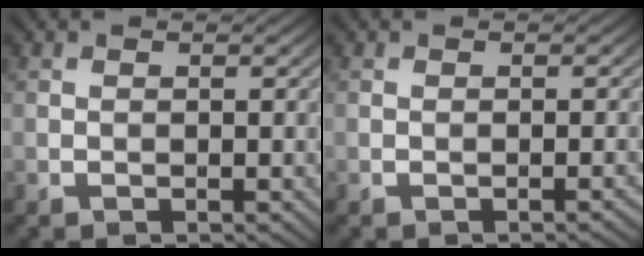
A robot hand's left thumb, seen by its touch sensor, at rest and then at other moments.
{"total": 0.7, "force": [-0.7, -0.3, 0.1], "torque": [-0.003, 0.004, -0.013]}